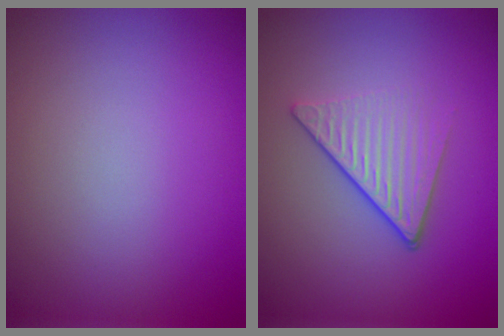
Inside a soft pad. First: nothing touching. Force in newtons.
{"total": 4.1, "press": 2.8, "slide": 3.1}